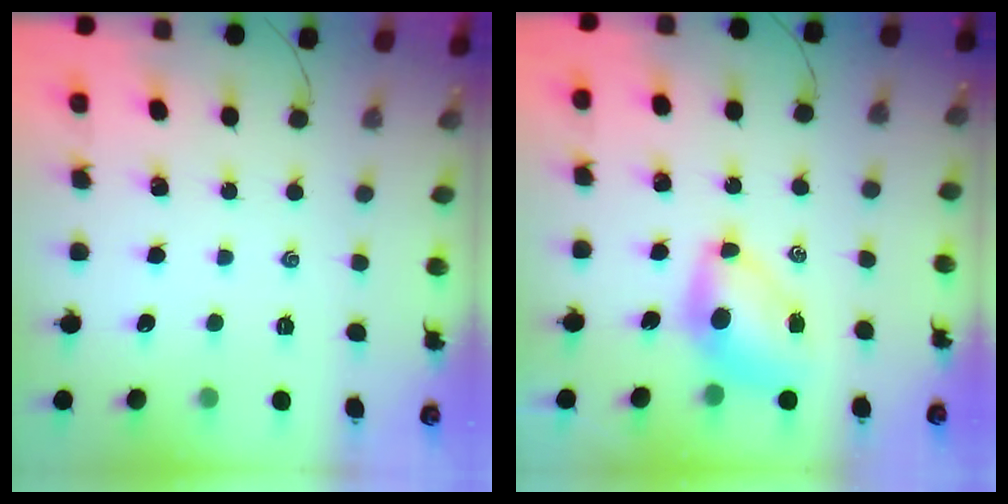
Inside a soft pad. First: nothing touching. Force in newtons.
{"total": 7.1, "press": 7.0, "slide": 1.1}